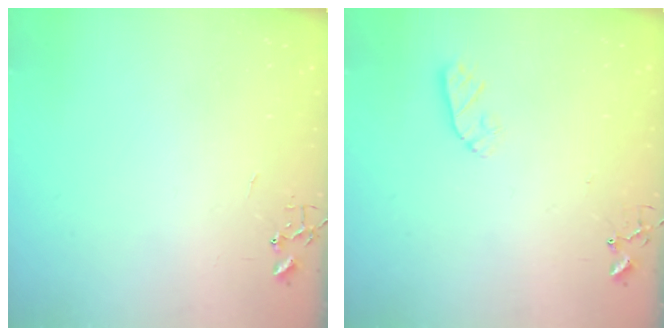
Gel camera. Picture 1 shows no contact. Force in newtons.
{"total": 6.0, "press": 6.0, "slide": 0.3}